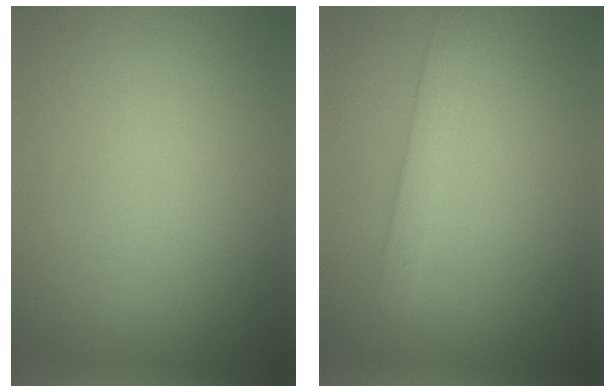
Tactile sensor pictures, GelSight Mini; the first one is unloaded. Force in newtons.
{"total": 2.0, "press": 2.0, "slide": 0.2}